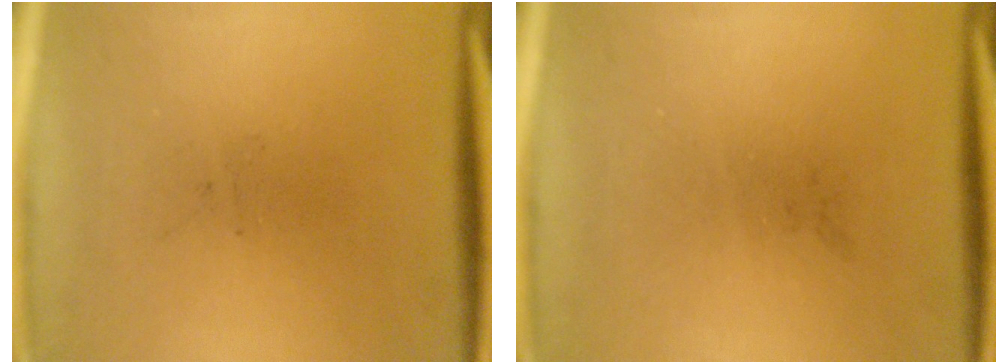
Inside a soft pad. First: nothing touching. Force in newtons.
{"total": 0.0}